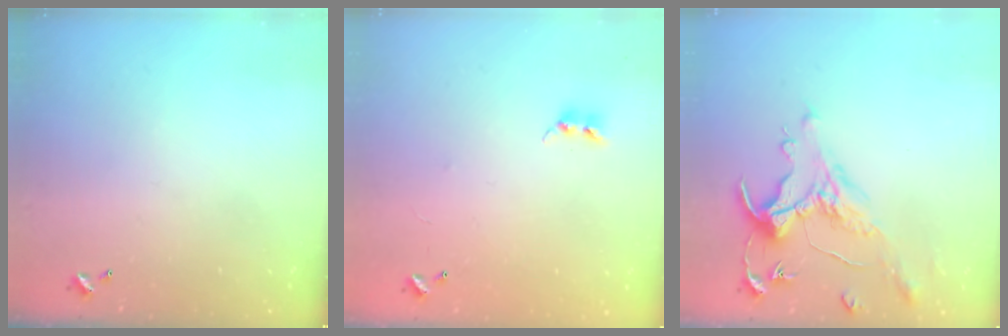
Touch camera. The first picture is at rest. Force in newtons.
{"total": 7.8, "press": 7.8, "slide": 0.4}
{"total": 0.9, "press": 0.2, "slide": 0.9}